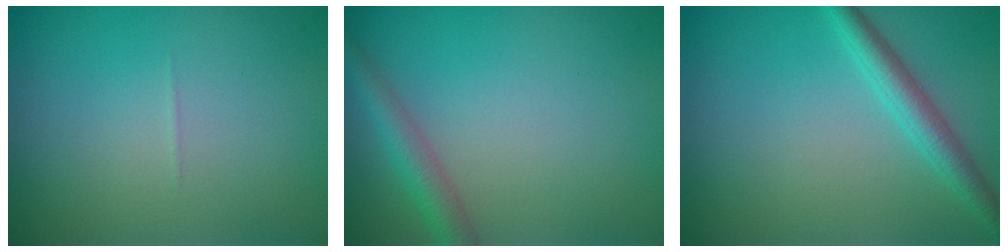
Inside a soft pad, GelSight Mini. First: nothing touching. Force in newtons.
{"total": 2.8, "press": 2.8, "slide": 0.1}
{"total": 2.9, "press": 2.9, "slide": 0.1}